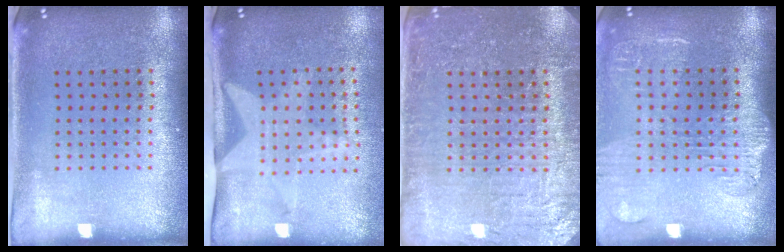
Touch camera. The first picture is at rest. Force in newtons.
{"total": 2.1, "press": 1.5, "slide": 1.5}
{"total": 3.9, "press": 3.7, "slide": 1.0}
{"total": 1.8, "press": 1.5, "slide": 0.9}